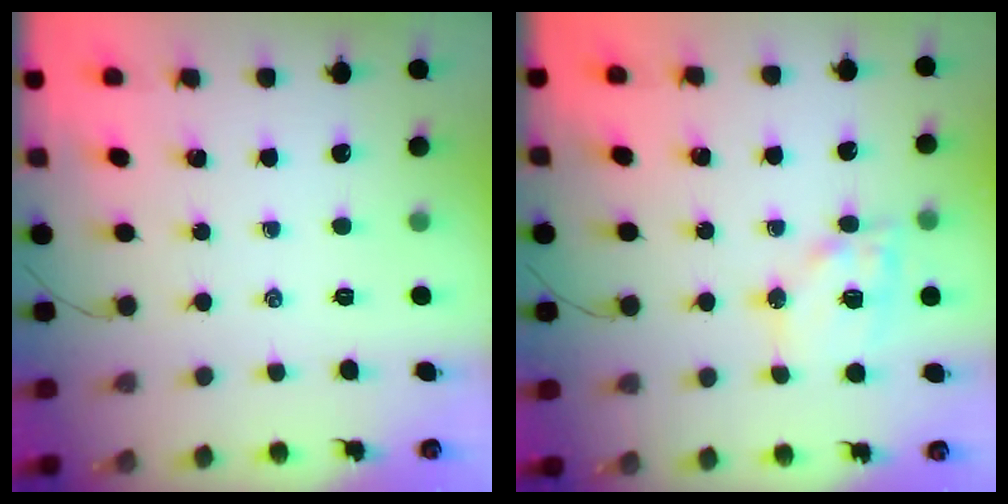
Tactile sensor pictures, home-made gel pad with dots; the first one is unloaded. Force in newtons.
{"total": 13.2, "press": 13.0, "slide": 2.3}